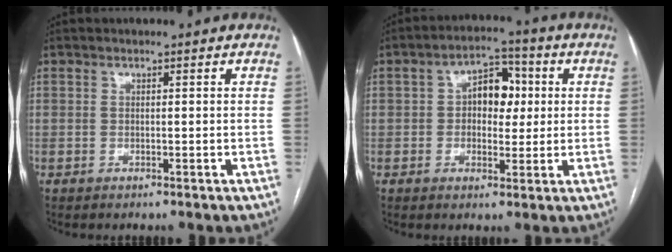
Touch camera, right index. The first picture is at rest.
{"total": 7.0, "force": [0.9, 4.3, 5.4], "torque": [-0.081, 0.025, 0.013]}